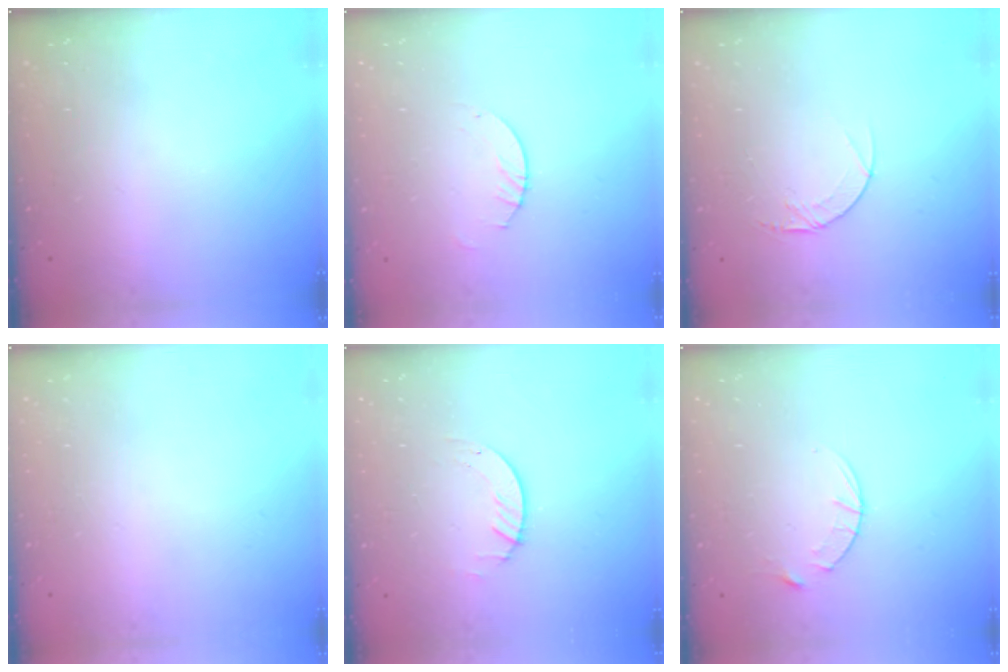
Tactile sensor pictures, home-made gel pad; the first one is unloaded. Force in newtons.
{"total": 2.0, "press": 2.0, "slide": 0.2}
{"total": 4.6, "press": 4.6, "slide": 0.4}
{"total": 0.0}
{"total": 1.3, "press": 1.2, "slide": 0.1}
{"total": 3.2, "press": 3.2, "slide": 0.4}